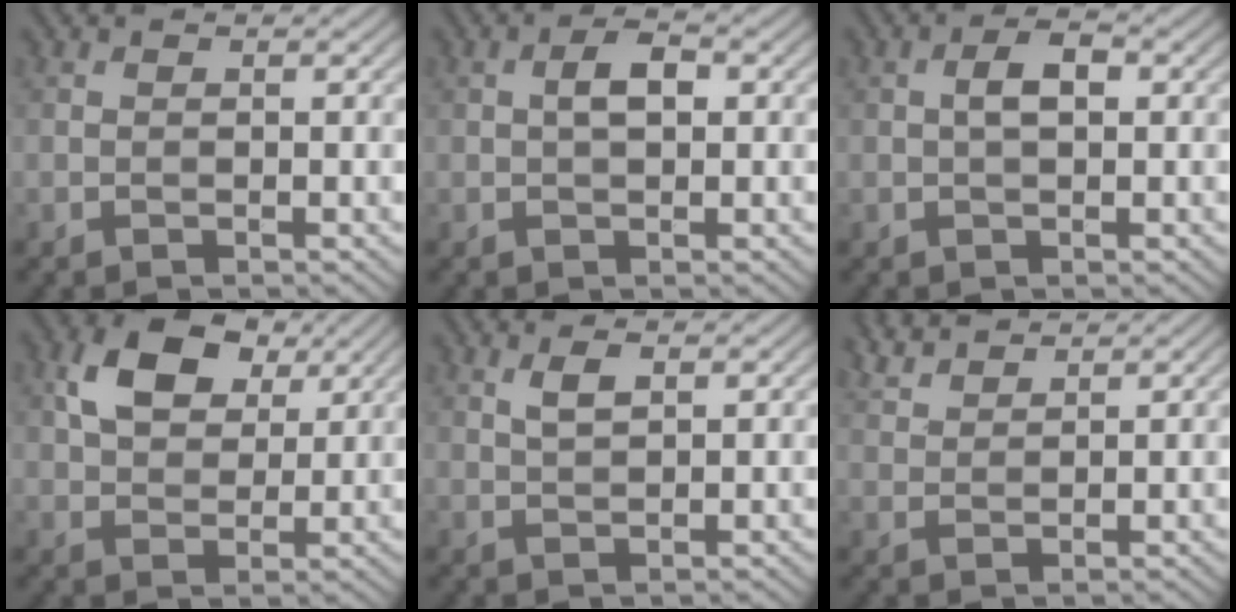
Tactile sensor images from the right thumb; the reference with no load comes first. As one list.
[{"total": 2.8, "force": [0.4, 1.4, 2.5], "torque": [-0.043, 0.007, 0.002]}, {"total": 2.8, "force": [0.3, 1.2, 2.4], "torque": [-0.043, 0.008, 0.001]}, {"total": 8.0, "force": [3.5, 5.1, 5.0], "torque": [-0.104, 0.003, 0.060]}, {"total": 2.3, "force": [1.1, 0.9, 1.8], "torque": [-0.041, 0.002, 0.024]}, {"total": 3.7, "force": [3.3, 0.8, 1.4], "torque": [-0.036, 0.005, 0.071]}]